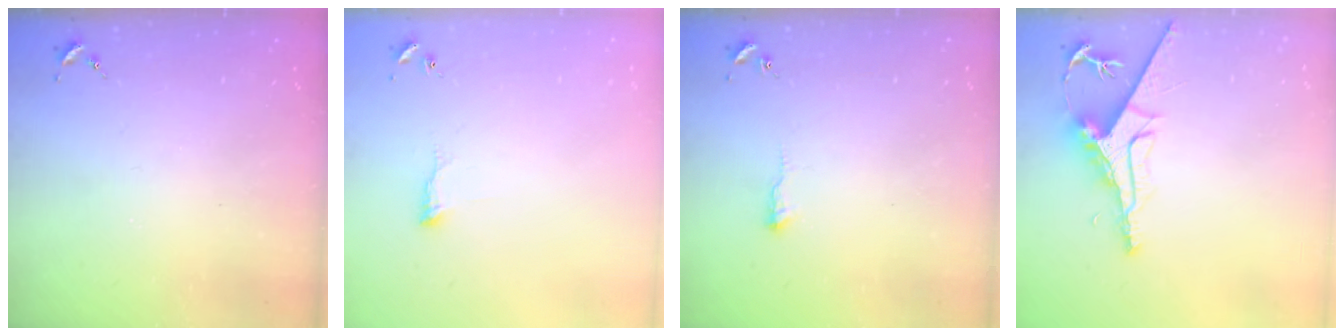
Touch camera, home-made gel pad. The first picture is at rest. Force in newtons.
{"total": 7.4, "press": 7.4, "slide": 0.5}
{"total": 2.9, "press": 2.9, "slide": 0.6}
{"total": 9.4, "press": 9.4, "slide": 0.9}